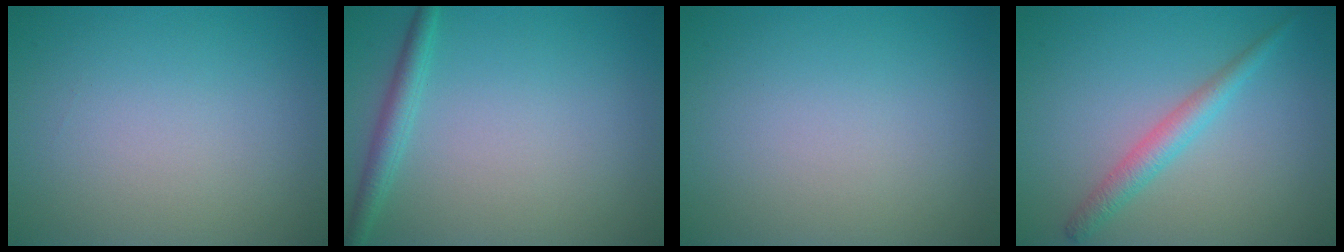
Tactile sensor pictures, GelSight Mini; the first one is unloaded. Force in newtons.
{"total": 2.0, "press": 2.0, "slide": 0.1}
{"total": 0.0}
{"total": 2.4, "press": 2.4, "slide": 0.1}